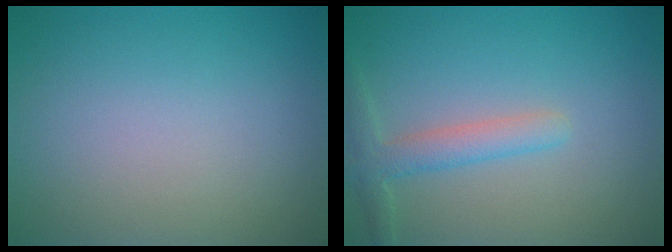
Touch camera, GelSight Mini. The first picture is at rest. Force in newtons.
{"total": 2.5, "press": 2.5, "slide": 0.0}